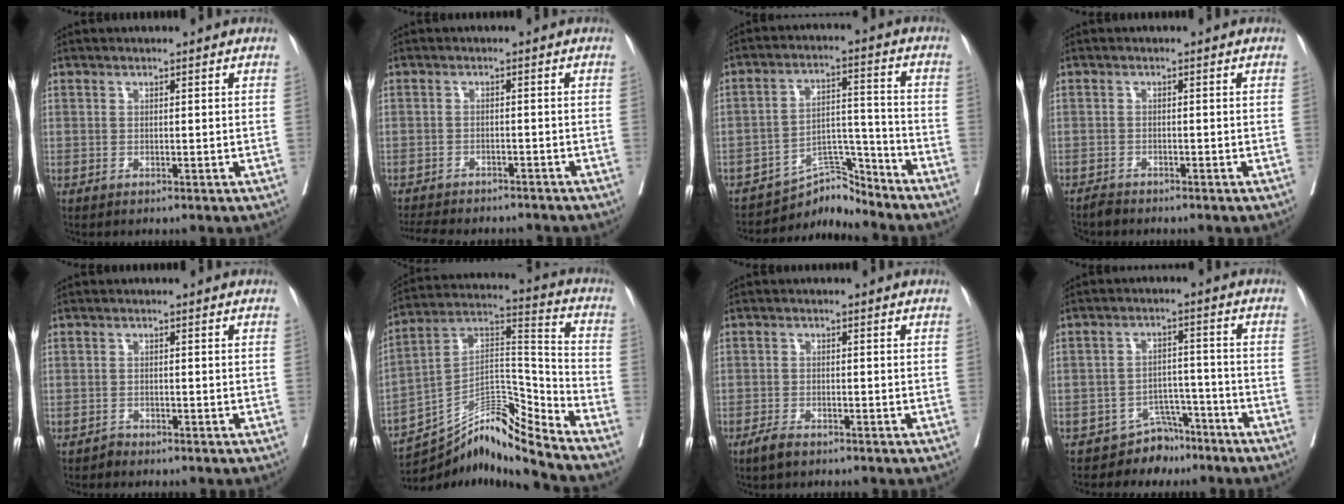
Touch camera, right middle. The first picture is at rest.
{"total": 11.4, "force": [-10.3, 2.9, 4.0], "torque": [-0.073, -0.005, -0.135]}
{"total": 6.7, "force": [-6.7, 0.8, -0.7], "torque": [0.016, 0.041, -0.112]}
{"total": 1.7, "force": [-1.7, 0.2, -0.1], "torque": [0.001, -0.006, -0.030]}
{"total": 0.7, "force": [-0.7, 0.2, -0.2], "torque": [0.003, -0.002, -0.014]}
{"total": 14.9, "force": [-14.0, -1.7, 5.0], "torque": [-0.077, 0.051, -0.248]}
{"total": 2.2, "force": [-1.7, 0.7, 1.2], "torque": [-0.029, -0.003, -0.030]}
{"total": 5.0, "force": [-4.2, 2.8, 0.1], "torque": [0.007, 0.024, -0.065]}